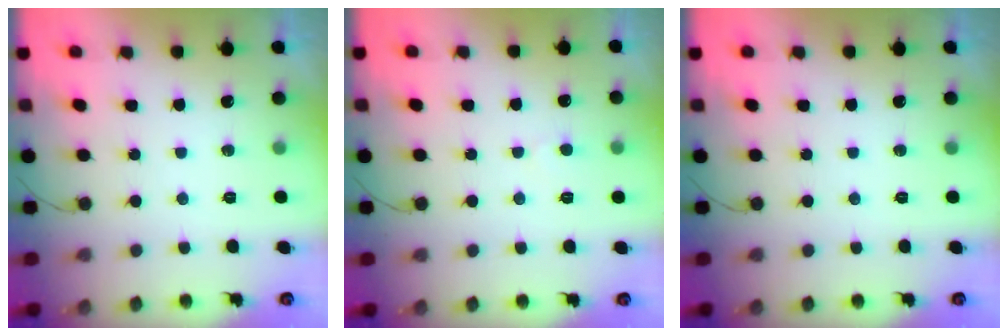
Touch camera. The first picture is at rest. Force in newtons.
{"total": 2.8, "press": 2.8, "slide": 0.2}
{"total": 0.0}